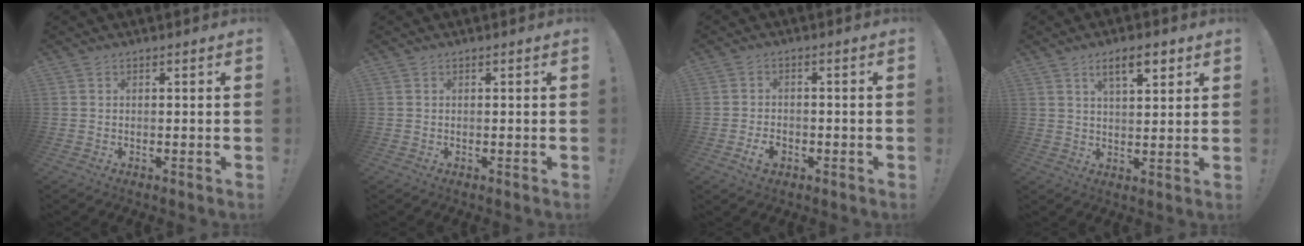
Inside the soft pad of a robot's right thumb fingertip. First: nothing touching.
{"total": 0.0}
{"total": 4.0, "force": [-1.9, 2.7, 2.1], "torque": [-0.019, 0.005, -0.036]}
{"total": 7.8, "force": [4.5, 2.9, 5.7], "torque": [-0.080, -0.016, 0.073]}